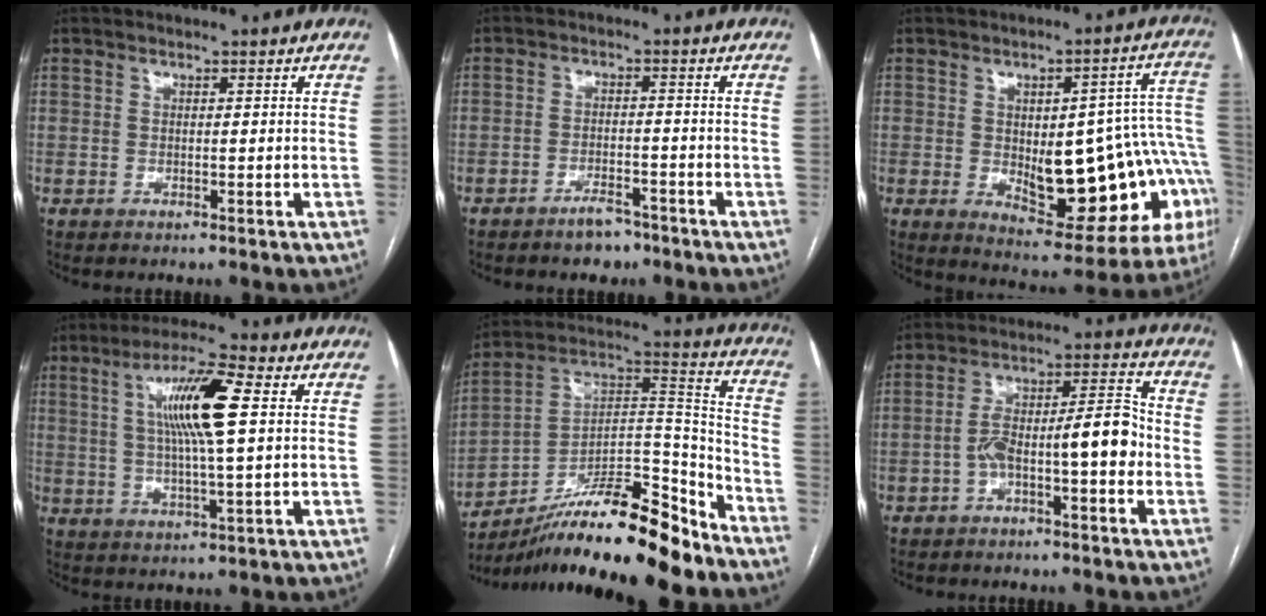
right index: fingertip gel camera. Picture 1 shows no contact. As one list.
[{"total": 3.7, "force": [-3.0, 1.4, 1.7], "torque": [-0.033, 0.002, -0.045]}, {"total": 22.4, "force": [-3.5, 8.0, 20.7], "torque": [-0.188, 0.032, -0.015]}, {"total": 11.1, "force": [2.6, 0.9, 10.8], "torque": [-0.200, 0.010, 0.044]}, {"total": 22.1, "force": [-17.4, 3.9, 13.0], "torque": [-0.204, 0.031, -0.293]}, {"total": 9.9, "force": [-2.8, 2.1, 9.2], "torque": [-0.154, 0.039, -0.043]}]